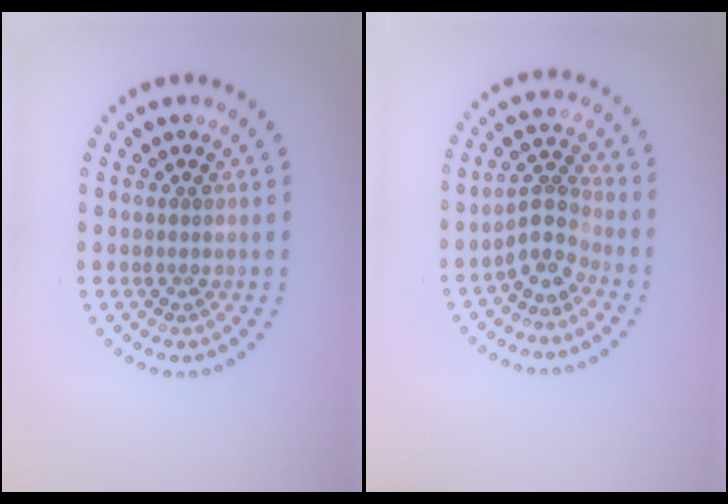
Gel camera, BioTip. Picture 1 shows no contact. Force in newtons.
{"total": 2.9, "press": 2.3, "slide": 1.8}